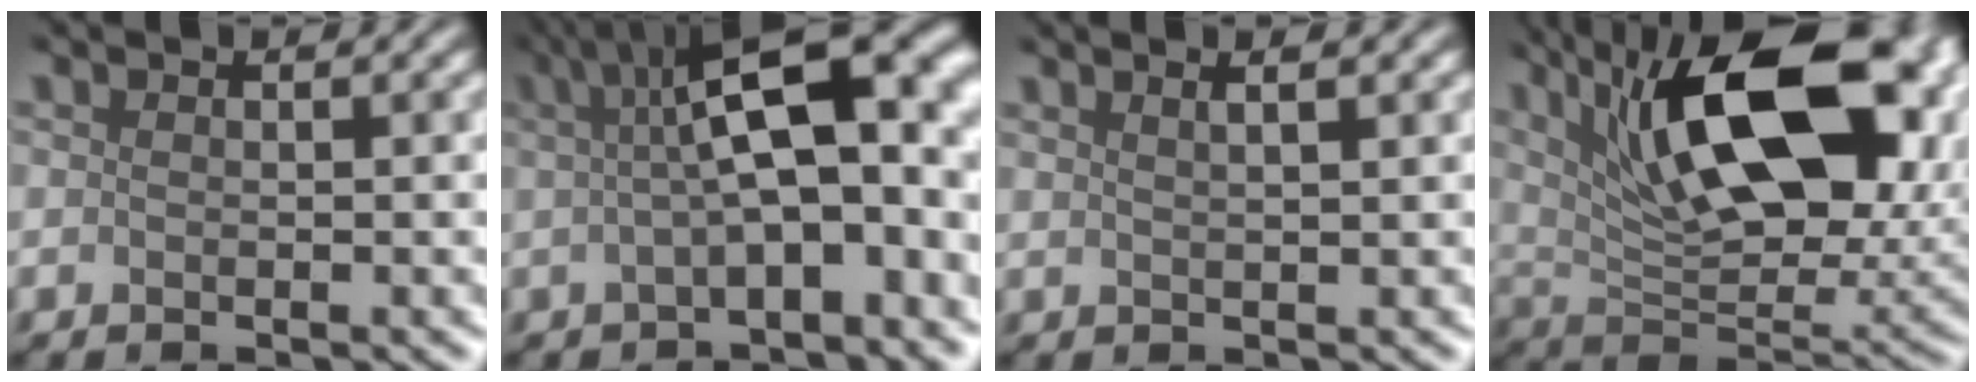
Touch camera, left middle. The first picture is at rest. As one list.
[{"total": 11.6, "force": [2.4, 3.4, 10.9], "torque": [-0.150, 0.025, 0.033]}, {"total": 2.6, "force": [1.8, 1.1, 1.5], "torque": [0.011, 0.017, -0.004]}, {"total": 15.3, "force": [6.7, 6.5, 12.1], "torque": [-0.197, 0.006, 0.102]}]